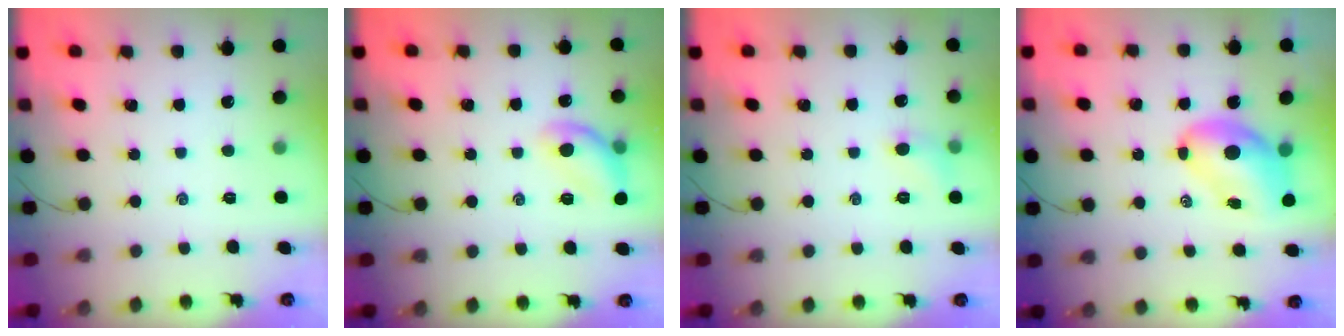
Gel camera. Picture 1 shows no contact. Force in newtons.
{"total": 11.8, "press": 11.8, "slide": 0.5}
{"total": 5.5, "press": 5.3, "slide": 1.7}
{"total": 8.6, "press": 8.5, "slide": 1.6}